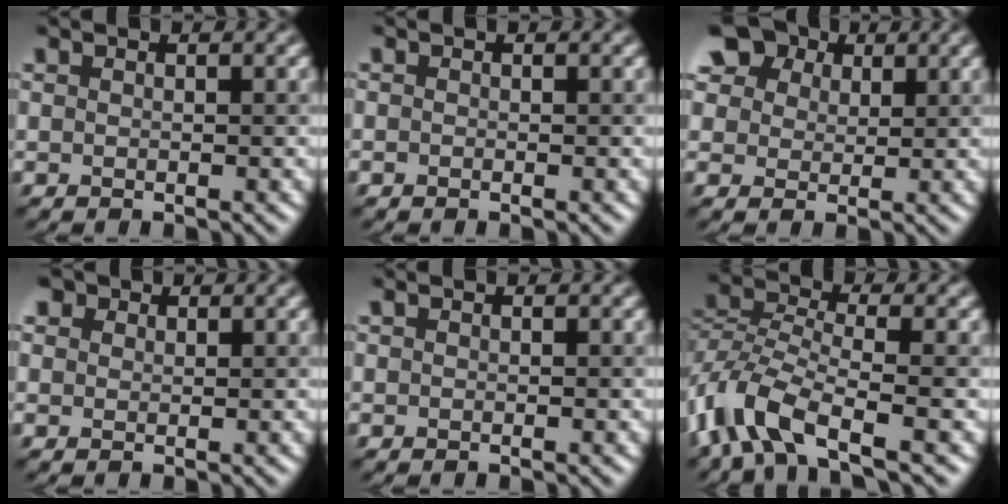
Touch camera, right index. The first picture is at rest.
{"total": 0.0}
{"total": 9.6, "force": [5.8, 6.6, 4.0], "torque": [-0.104, 0.028, 0.086]}
{"total": 2.5, "force": [1.7, 1.6, 0.8], "torque": [-0.020, 0.004, 0.019]}
{"total": 0.0}
{"total": 7.1, "force": [-4.0, 2.6, 5.3], "torque": [-0.117, 0.003, -0.093]}